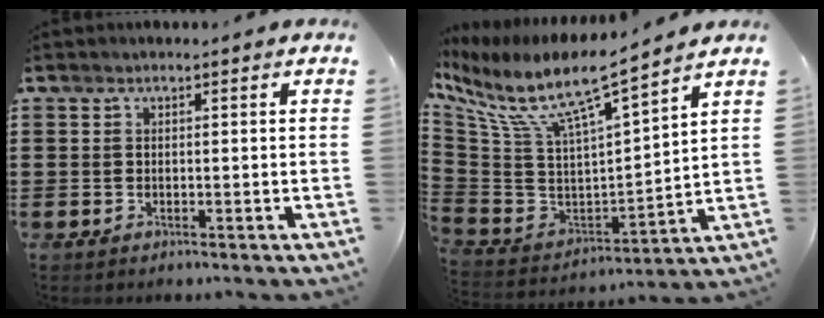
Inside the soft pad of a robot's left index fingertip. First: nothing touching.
{"total": 10.4, "force": [7.2, 1.6, 7.4], "torque": [-0.175, -0.055, 0.115]}